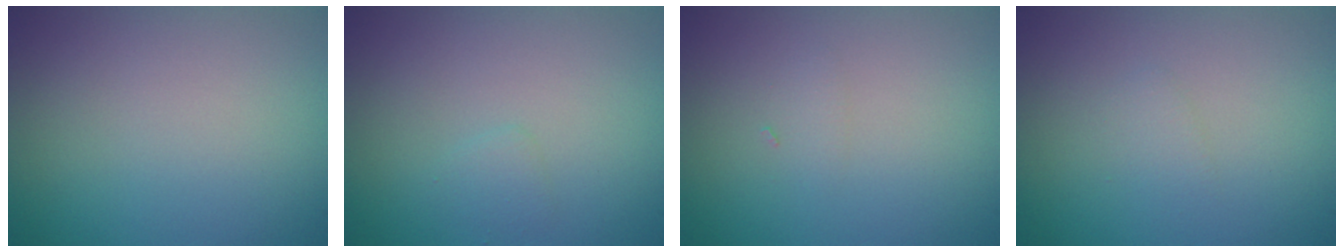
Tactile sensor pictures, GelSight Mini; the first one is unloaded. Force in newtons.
{"total": 0.8, "press": 0.8, "slide": 0.1}
{"total": 0.6, "press": 0.6, "slide": 0.0}
{"total": 0.8, "press": 0.8, "slide": 0.1}